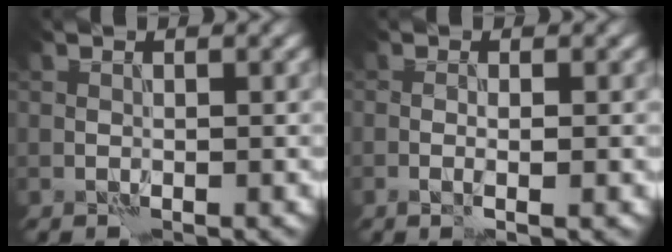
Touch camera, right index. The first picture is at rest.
{"total": 1.4, "force": [-0.2, -0.1, 1.3], "torque": [-0.021, -0.001, -0.005]}